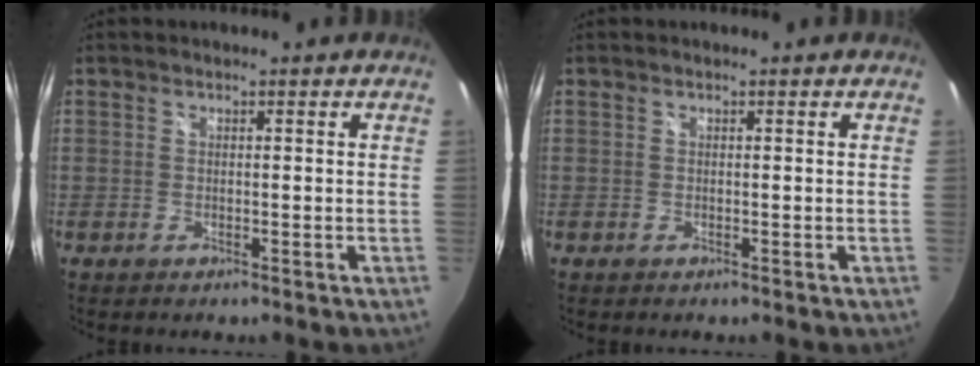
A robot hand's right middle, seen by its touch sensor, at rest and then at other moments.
{"total": 0.0}